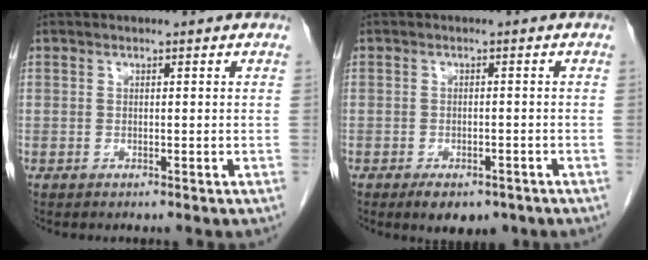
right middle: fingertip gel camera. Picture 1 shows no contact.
{"total": 5.7, "force": [-4.0, 2.6, 3.0], "torque": [-0.038, -0.002, -0.054]}